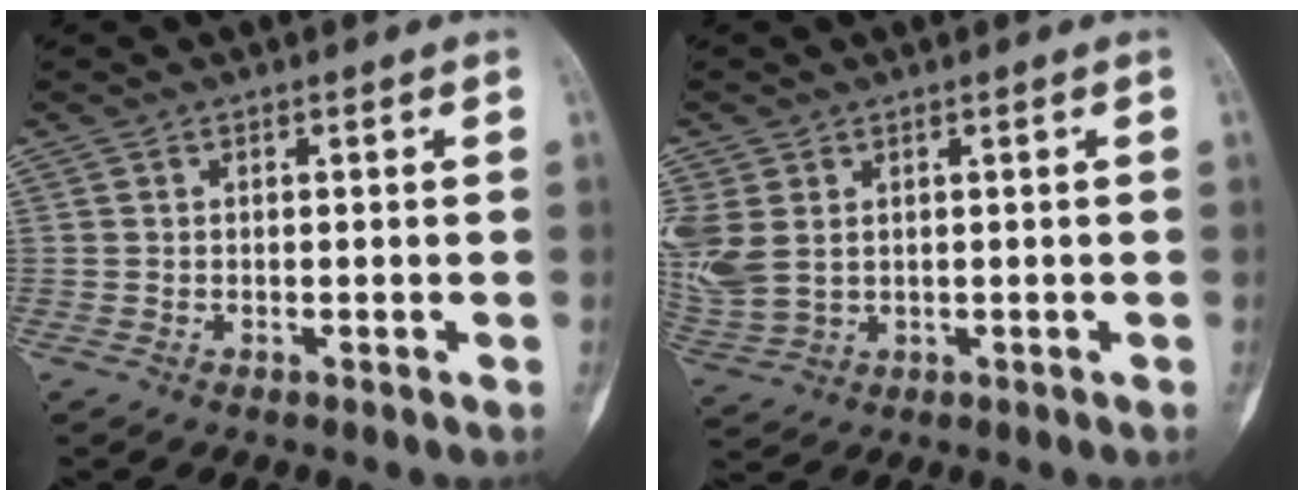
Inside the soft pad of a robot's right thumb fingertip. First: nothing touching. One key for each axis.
{"total": 8.6, "fx": 1.8, "fy": 6.1, "fz": 5.9, "tx": -0.152, "ty": -0.001, "tz": 0.051}